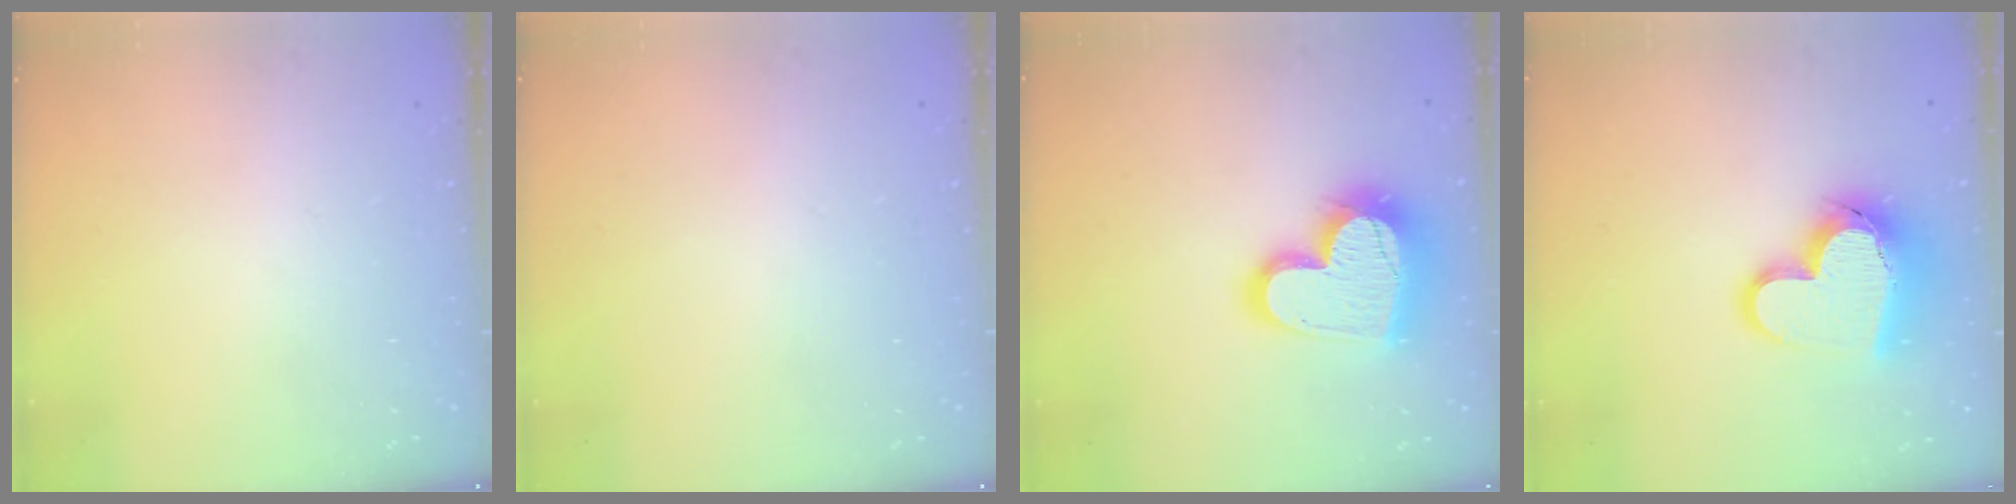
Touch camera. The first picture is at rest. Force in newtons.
{"total": 0.8, "press": 0.8, "slide": 0.1}
{"total": 21.2, "press": 21.1, "slide": 1.9}
{"total": 16.9, "press": 16.7, "slide": 2.4}